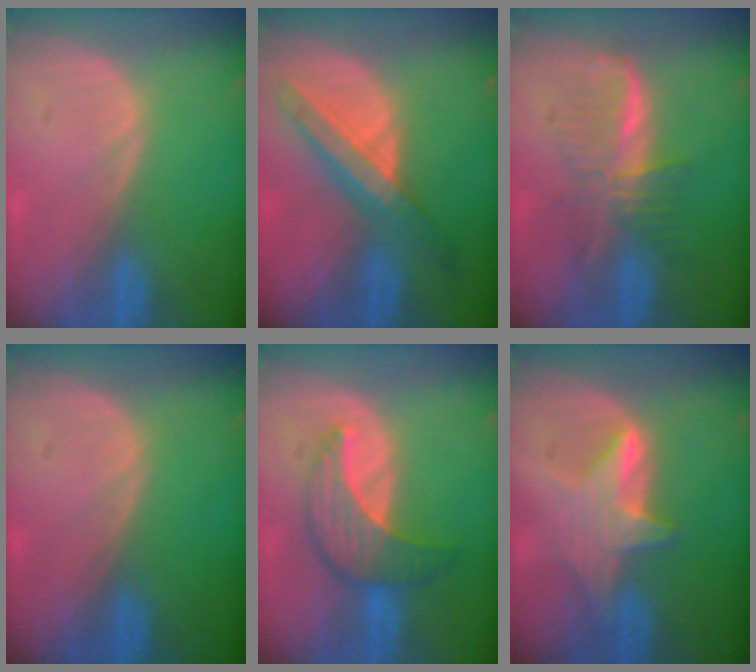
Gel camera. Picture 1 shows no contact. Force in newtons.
{"total": 7.2, "press": 6.8, "slide": 2.4}
{"total": 6.1, "press": 6.1, "slide": 0.1}
{"total": 0.0}
{"total": 7.0, "press": 7.0, "slide": 0.4}
{"total": 6.0, "press": 6.0, "slide": 0.7}